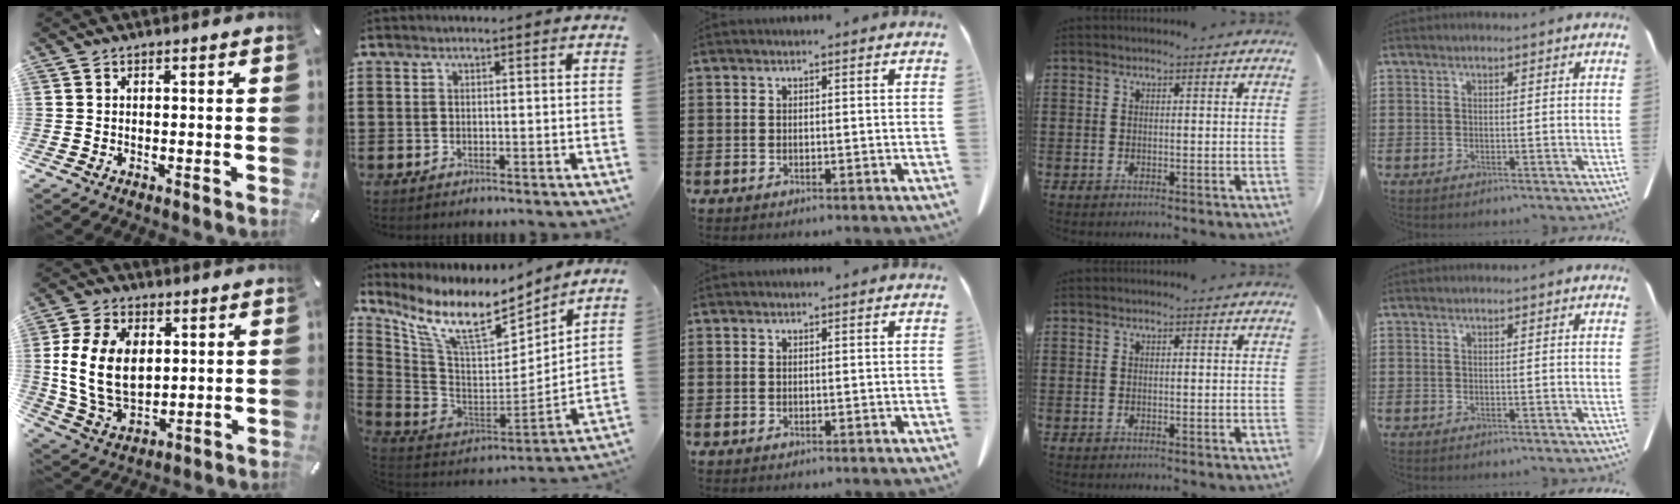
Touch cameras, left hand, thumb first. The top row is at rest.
{"thumb": {"total": 14.9, "force": [2.2, 10.7, 10.1], "torque": [-0.225, 0.008, 0.038]}, "index": {"total": 11.1, "force": [7.7, 3.1, 7.4], "torque": [-0.173, -0.048, 0.135]}}